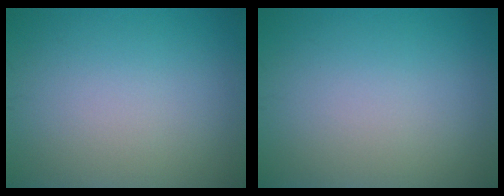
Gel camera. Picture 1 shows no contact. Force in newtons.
{"total": 0.0}